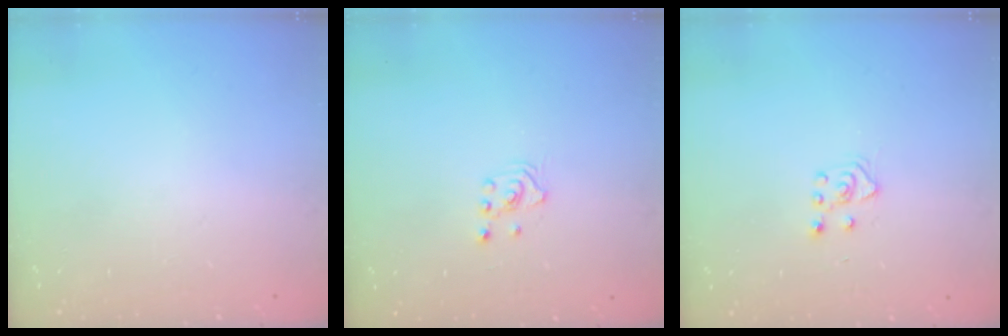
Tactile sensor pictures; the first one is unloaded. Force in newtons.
{"total": 2.0, "press": 2.0, "slide": 0.3}
{"total": 4.9, "press": 4.8, "slide": 0.8}